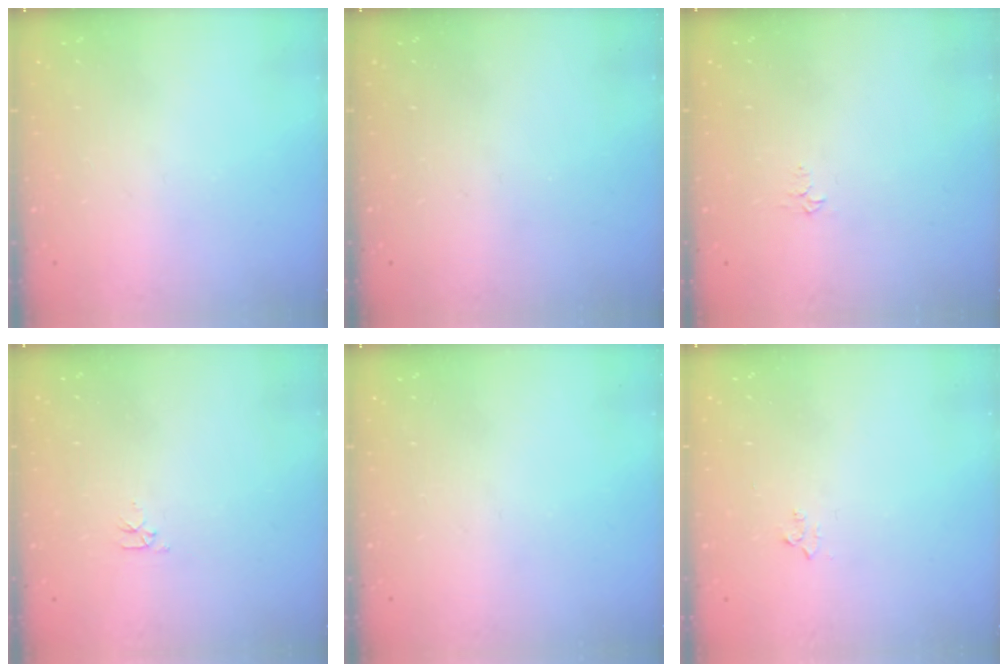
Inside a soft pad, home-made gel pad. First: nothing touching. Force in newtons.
{"total": 0.0}
{"total": 3.3, "press": 3.2, "slide": 0.4}
{"total": 2.8, "press": 2.7, "slide": 0.4}
{"total": 0.0}
{"total": 2.9, "press": 2.8, "slide": 0.4}